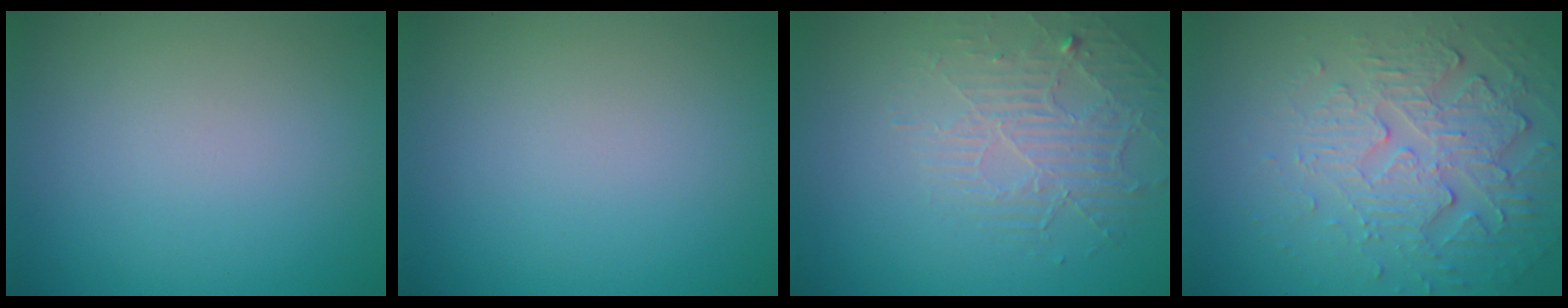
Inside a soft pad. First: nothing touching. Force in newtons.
{"total": 0.0}
{"total": 2.3, "press": 1.7, "slide": 1.6}
{"total": 5.8, "press": 3.7, "slide": 4.4}